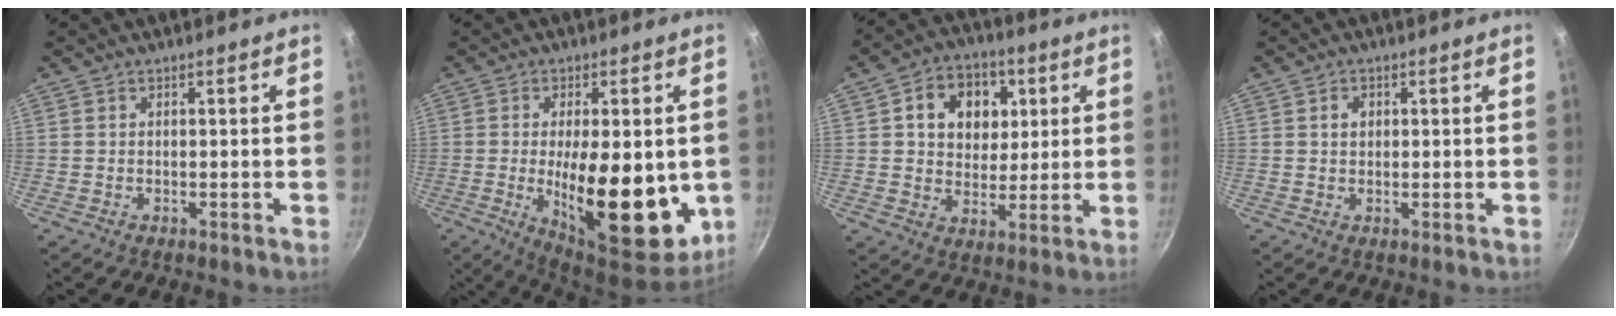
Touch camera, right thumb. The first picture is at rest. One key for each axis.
{"total": 19.6, "fx": -2.2, "fy": 8.0, "fz": 17.8, "tx": -0.242, "ty": -0.018, "tz": -0.023}
{"total": 12.7, "fx": 3.6, "fy": 9.9, "fz": 7.0, "tx": -0.073, "ty": -0.006, "tz": 0.051}
{"total": 1.9, "fx": 0.5, "fy": 1.6, "fz": 1.0, "tx": -0.010, "ty": 0.004, "tz": 0.007}